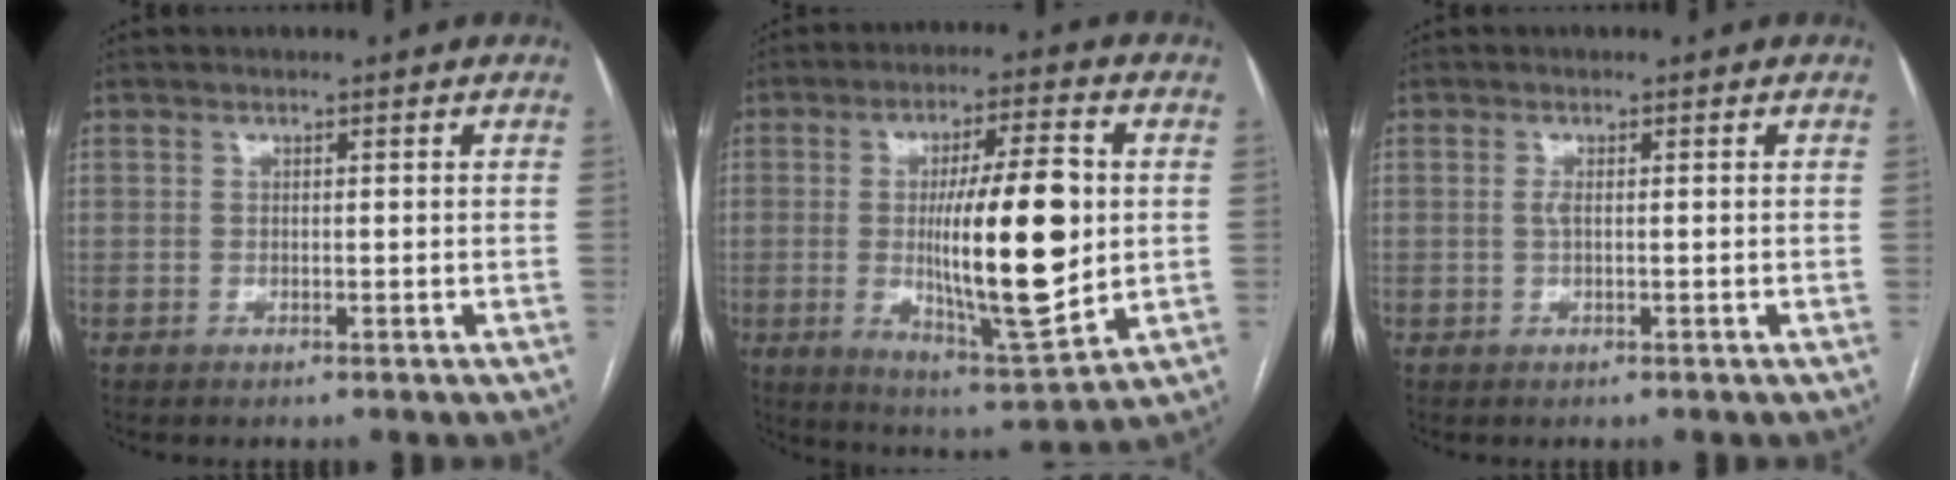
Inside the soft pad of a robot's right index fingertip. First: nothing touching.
{"total": 17.5, "force": [0.2, 3.0, 17.3], "torque": [-0.294, -0.008, 0.006]}
{"total": 0.9, "force": [0.1, 0.1, 0.9], "torque": [-0.022, -0.001, 0.000]}